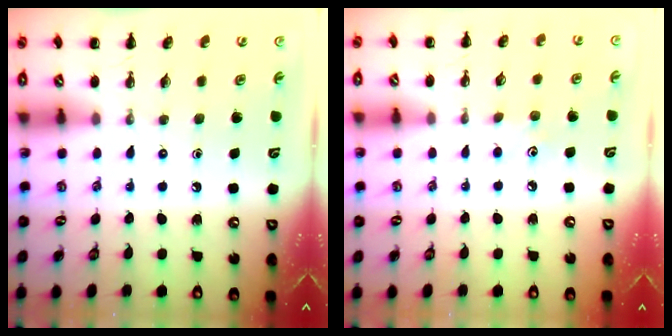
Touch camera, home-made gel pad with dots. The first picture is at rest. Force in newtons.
{"total": 4.0, "press": 3.9, "slide": 1.1}